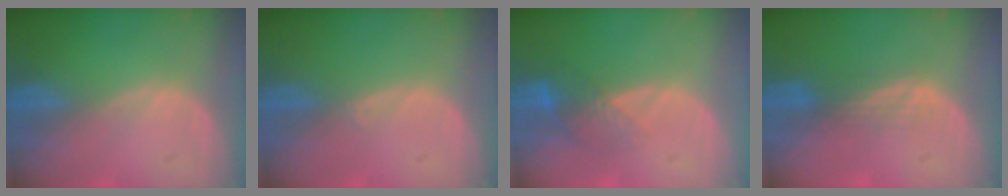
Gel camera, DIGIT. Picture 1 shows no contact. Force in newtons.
{"total": 0.6, "press": 0.4, "slide": 0.4}
{"total": 4.4, "press": 3.8, "slide": 2.1}
{"total": 3.0, "press": 2.5, "slide": 1.6}